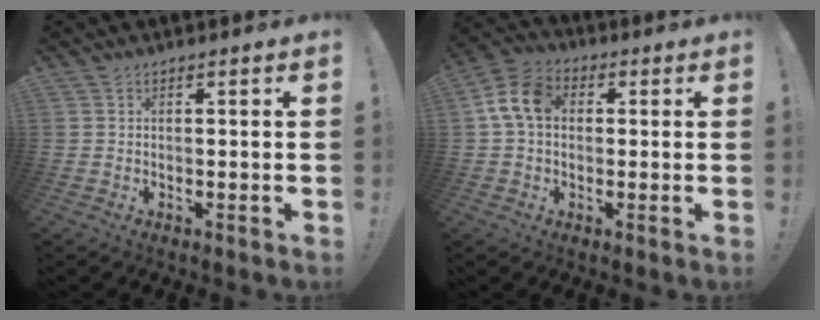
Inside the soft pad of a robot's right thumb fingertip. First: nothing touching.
{"total": 10.5, "force": [1.7, 7.5, 7.2], "torque": [-0.133, 0.016, 0.037]}